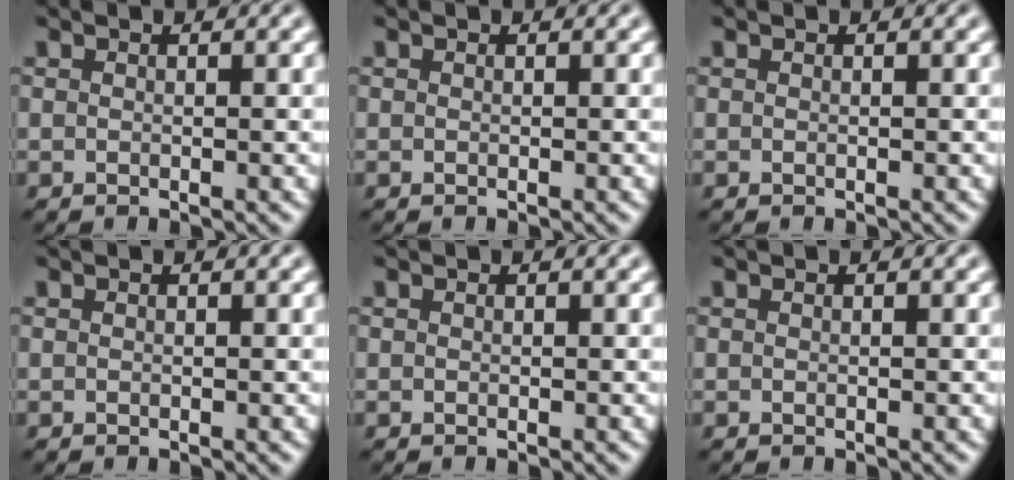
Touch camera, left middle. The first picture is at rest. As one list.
[{"total": 0.0}, {"total": 0.0}, {"total": 0.0}, {"total": 0.0}, {"total": 0.0}]